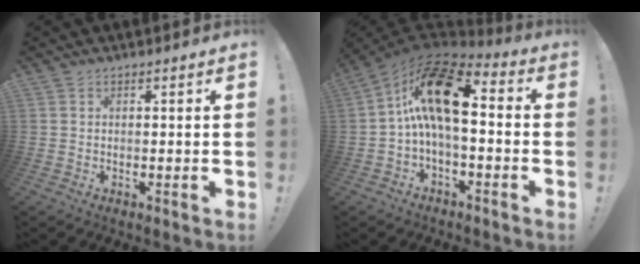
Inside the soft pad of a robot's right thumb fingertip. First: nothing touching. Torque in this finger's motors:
{"motor_torque": [2.50, 2.51, 1.53, -1.24, 0.24]}